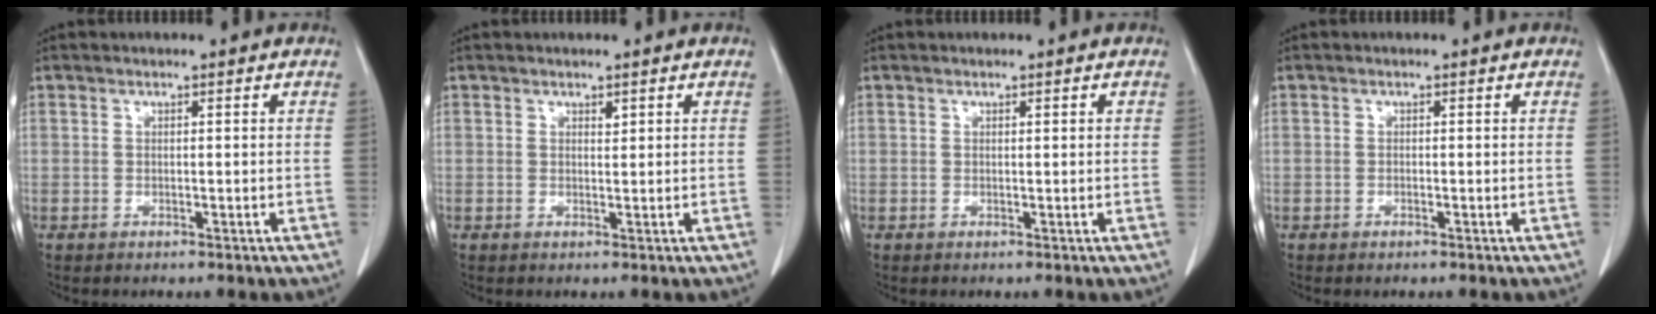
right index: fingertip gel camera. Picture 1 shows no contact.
{"total": 0.5, "force": [0.4, 0.2, 0.3], "torque": [-0.005, -0.004, 0.005]}
{"total": 0.5, "force": [0.2, 0.0, 0.5], "torque": [-0.009, 0.000, 0.003]}
{"total": 0.0}